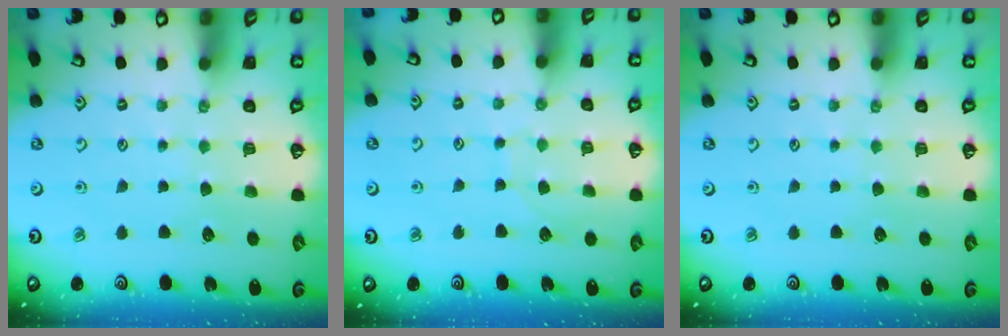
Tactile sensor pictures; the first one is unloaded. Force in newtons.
{"total": 6.2, "press": 6.1, "slide": 0.6}
{"total": 0.0}